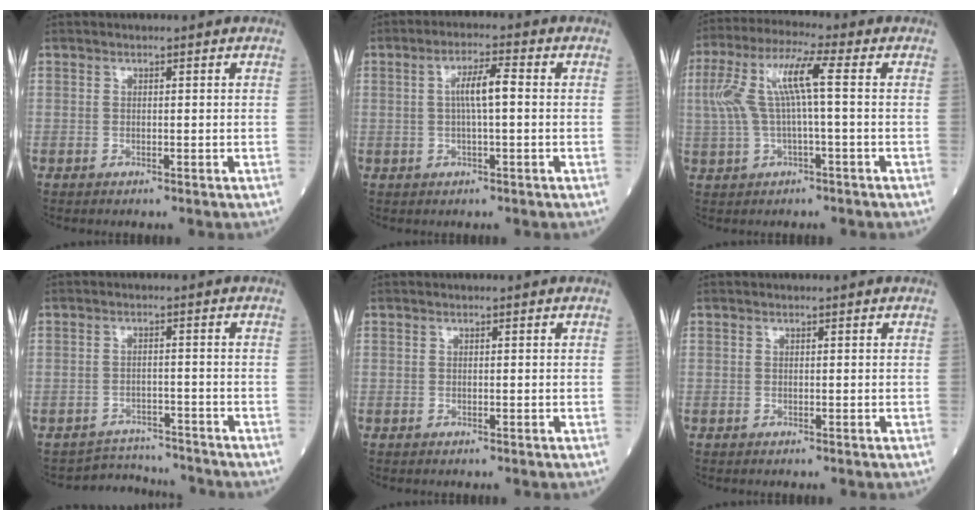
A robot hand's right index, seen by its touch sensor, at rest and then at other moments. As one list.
[{"total": 4.8, "force": [0.5, 0.4, 4.7], "torque": [-0.087, 0.009, 0.006]}, {"total": 9.6, "force": [1.2, 1.3, 9.4], "torque": [-0.205, 0.036, 0.024]}, {"total": 5.2, "force": [-5.0, 0.6, -1.3], "torque": [0.018, 0.017, -0.074]}, {"total": 0.0}, {"total": 0.0}]